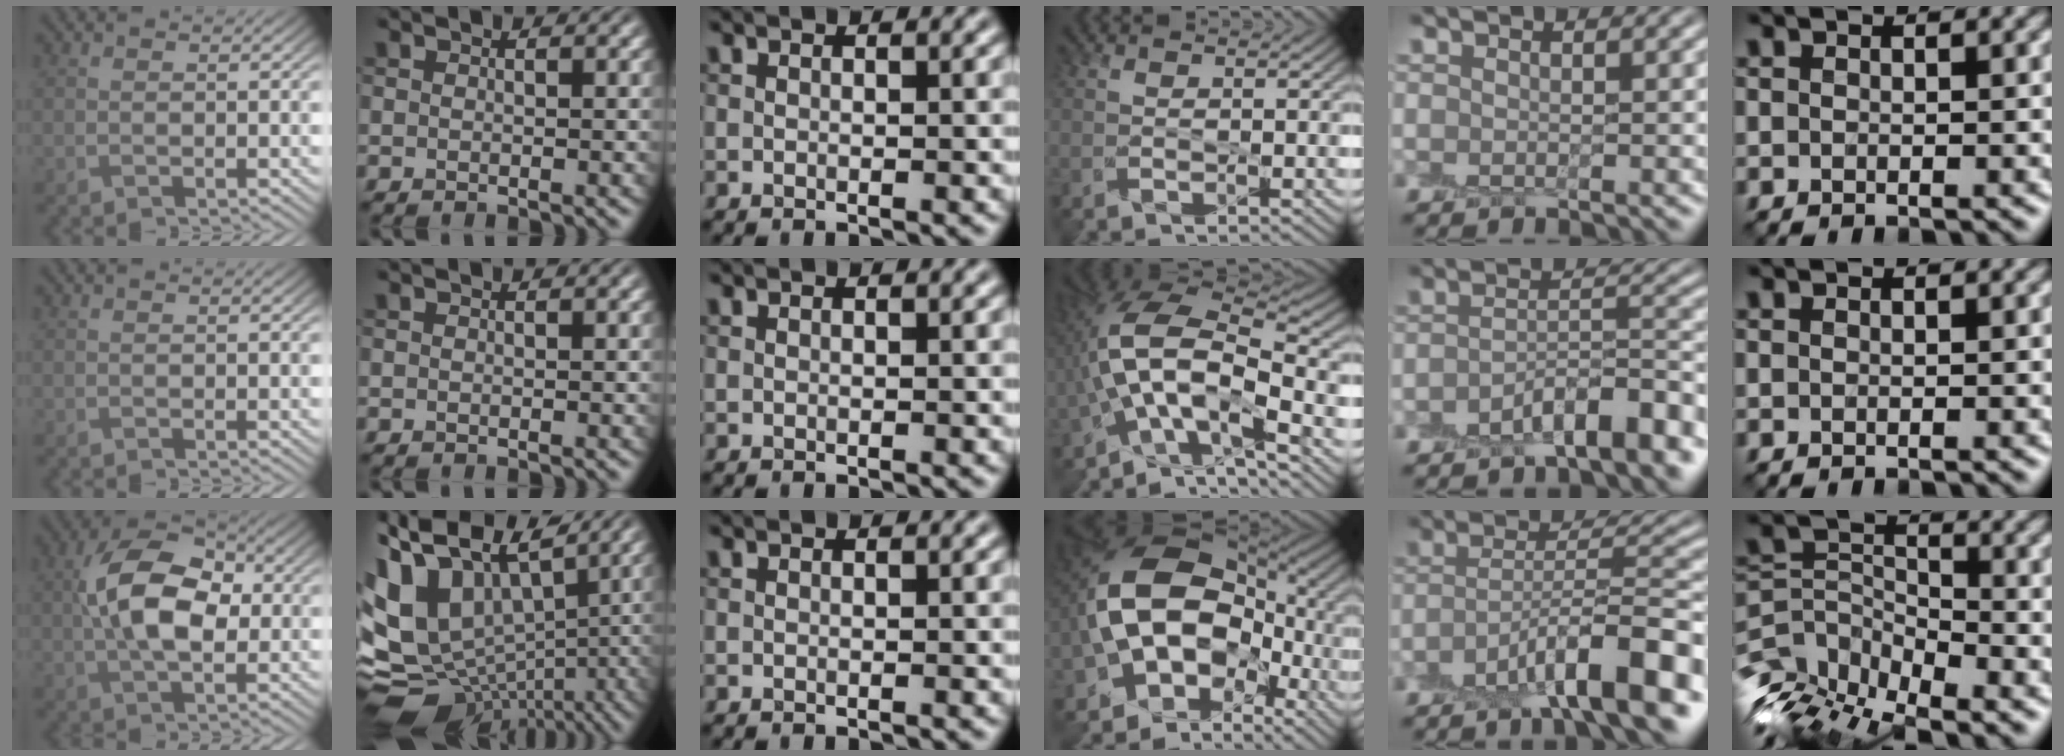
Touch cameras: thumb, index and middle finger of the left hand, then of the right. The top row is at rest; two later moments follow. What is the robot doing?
{"motion": "peel", "object": "plastic screen protector"}